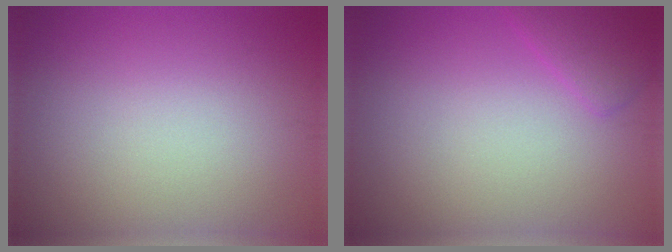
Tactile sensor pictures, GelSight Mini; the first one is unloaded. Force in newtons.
{"total": 1.9, "press": 1.9, "slide": 0.1}